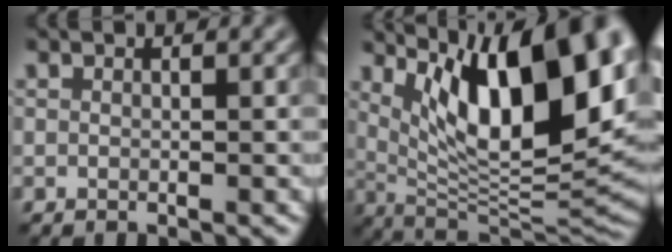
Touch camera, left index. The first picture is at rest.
{"total": 15.3, "force": [5.5, 5.9, 13.0], "torque": [-0.179, -0.002, 0.095]}